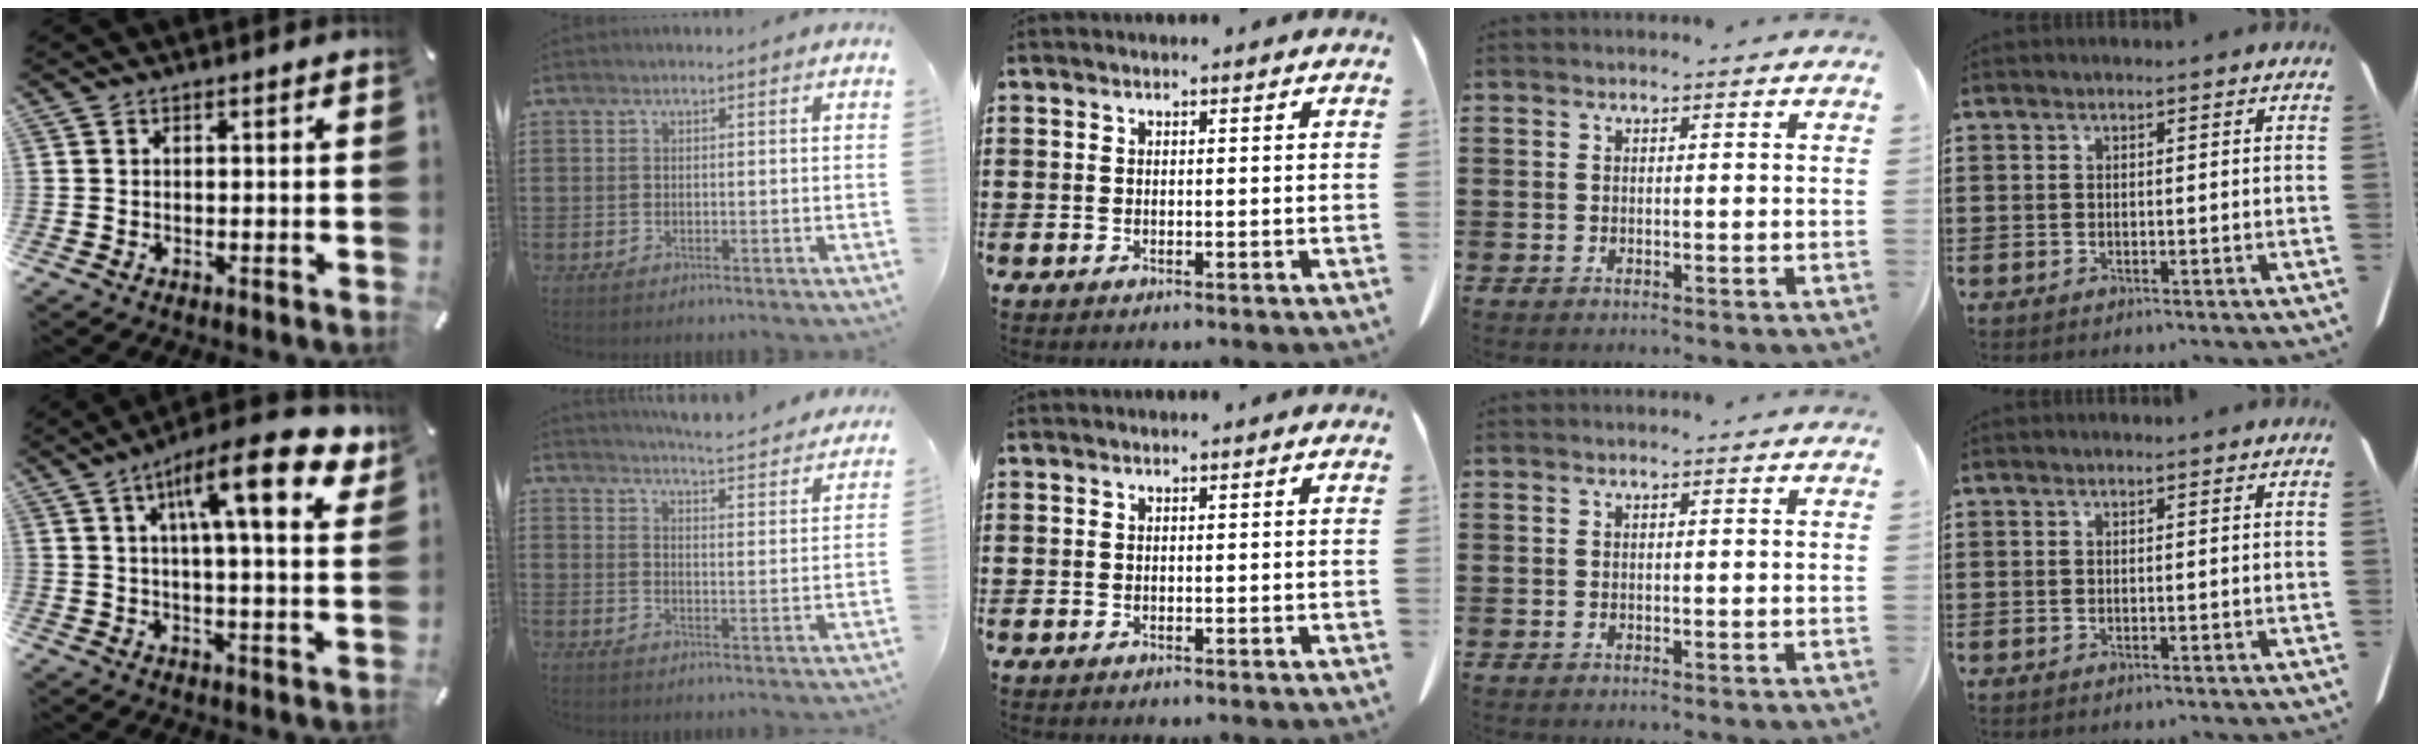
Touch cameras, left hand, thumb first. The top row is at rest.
{"thumb": {"total": 18.1, "force": [8.6, 4.6, 15.3], "torque": [-0.236, -0.030, 0.125]}, "index": {"total": 4.4, "force": [4.3, -0.7, 0.6], "torque": [-0.024, -0.042, 0.067]}}